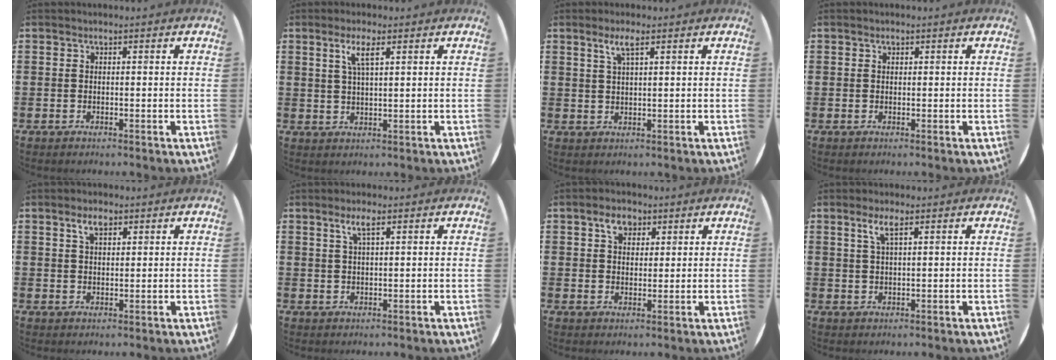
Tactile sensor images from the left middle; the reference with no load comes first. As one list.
[{"total": 3.5, "force": [2.0, 0.7, 2.8], "torque": [-0.052, 0.003, 0.031]}, {"total": 2.8, "force": [1.6, 0.5, 2.2], "torque": [-0.038, 0.002, 0.026]}, {"total": 0.0}, {"total": 2.9, "force": [1.9, 1.3, 1.8], "torque": [-0.032, 0.004, 0.031]}, {"total": 2.7, "force": [1.5, 0.6, 2.2], "torque": [-0.038, 0.003, 0.024]}, {"total": 3.4, "force": [2.2, 2.1, 1.6], "torque": [-0.021, 0.003, 0.037]}, {"total": 2.9, "force": [1.7, 0.5, 2.4], "torque": [-0.050, 0.006, 0.028]}]